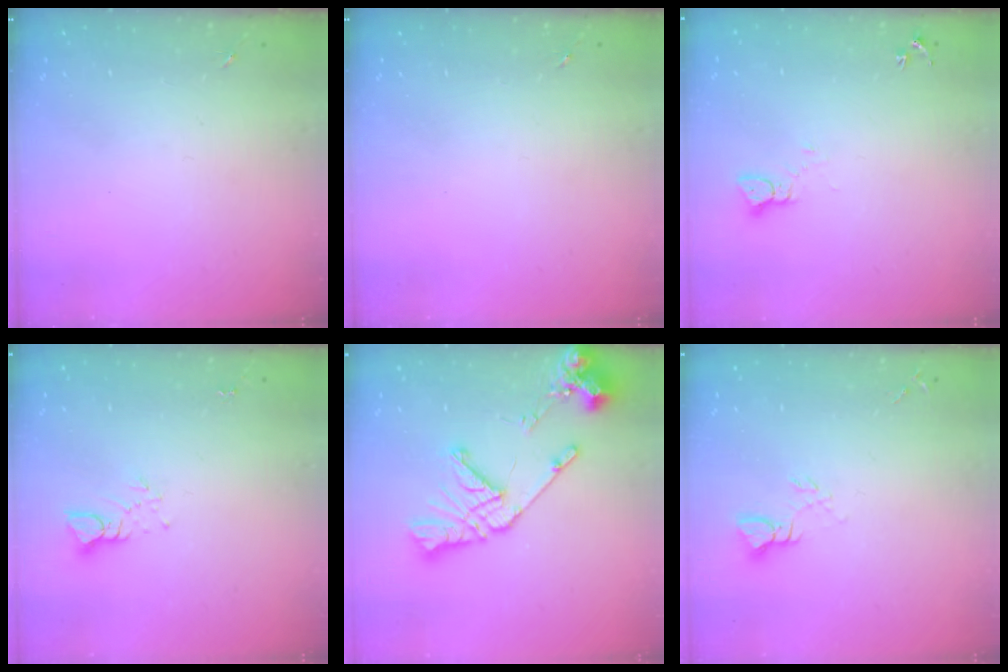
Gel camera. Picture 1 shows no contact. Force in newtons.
{"total": 0.0}
{"total": 2.2, "press": 2.2, "slide": 0.2}
{"total": 3.8, "press": 3.8, "slide": 0.2}
{"total": 16.1, "press": 16.0, "slide": 2.0}
{"total": 3.6, "press": 3.5, "slide": 0.3}